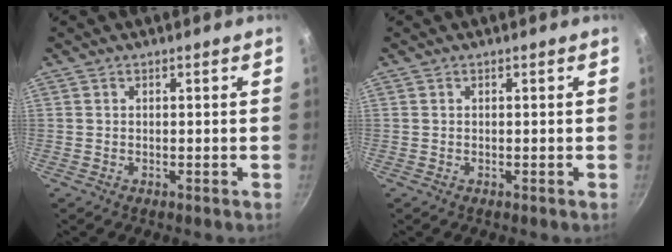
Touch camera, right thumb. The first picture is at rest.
{"total": 0.0}